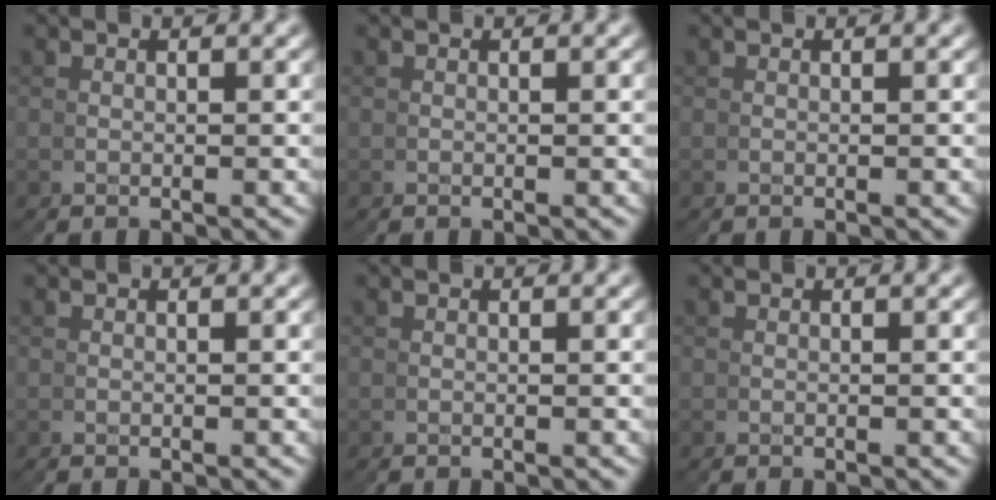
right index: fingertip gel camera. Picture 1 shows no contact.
{"total": 0.0}
{"total": 0.0}
{"total": 0.0}
{"total": 0.0}
{"total": 0.0}